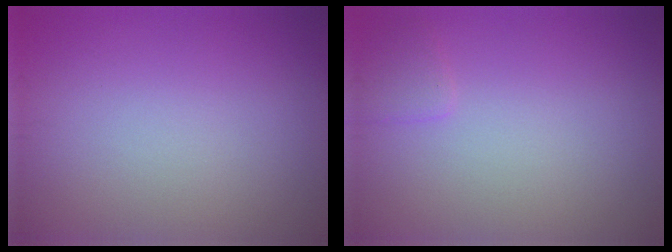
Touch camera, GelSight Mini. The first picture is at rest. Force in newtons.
{"total": 1.0, "press": 1.0, "slide": 0.1}